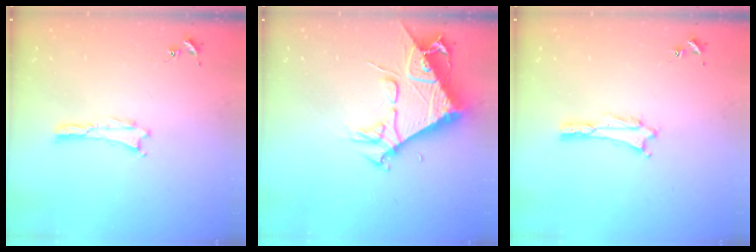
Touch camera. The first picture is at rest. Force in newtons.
{"total": 9.6, "press": 9.6, "slide": 1.1}
{"total": 1.6, "press": 1.6, "slide": 0.2}